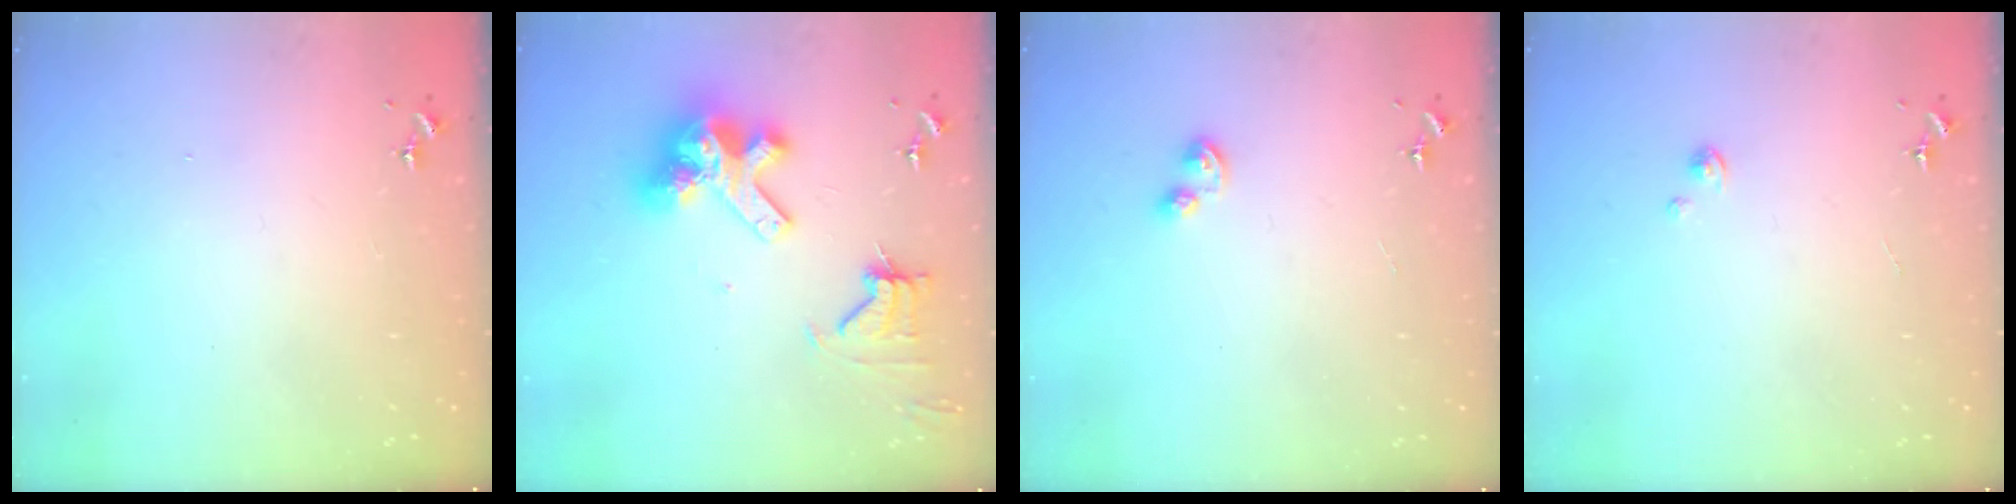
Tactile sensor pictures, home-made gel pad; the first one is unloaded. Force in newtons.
{"total": 15.4, "press": 15.3, "slide": 1.7}
{"total": 3.7, "press": 3.7, "slide": 0.4}
{"total": 1.0, "press": 1.0, "slide": 0.1}